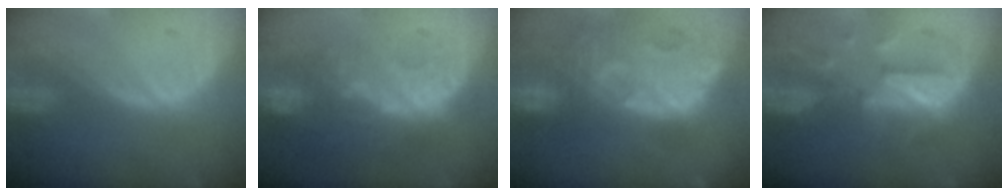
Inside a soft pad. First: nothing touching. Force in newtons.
{"total": 10.1, "press": 9.3, "slide": 4.0}
{"total": 13.5, "press": 12.3, "slide": 5.5}
{"total": 8.0, "press": 8.0, "slide": 0.6}